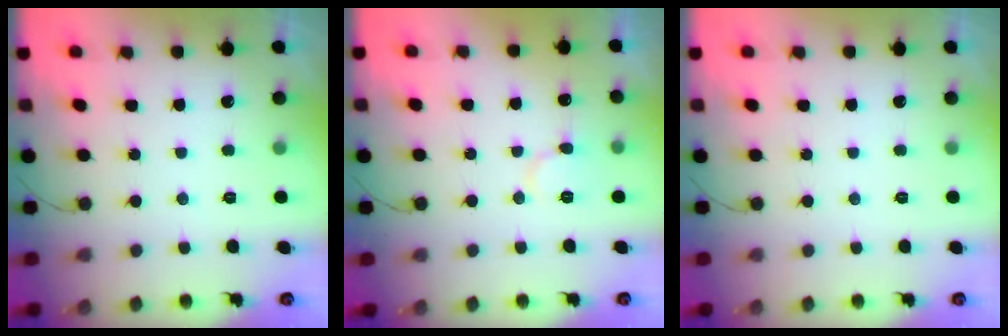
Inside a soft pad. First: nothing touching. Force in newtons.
{"total": 7.2, "press": 7.1, "slide": 1.4}
{"total": 0.0}